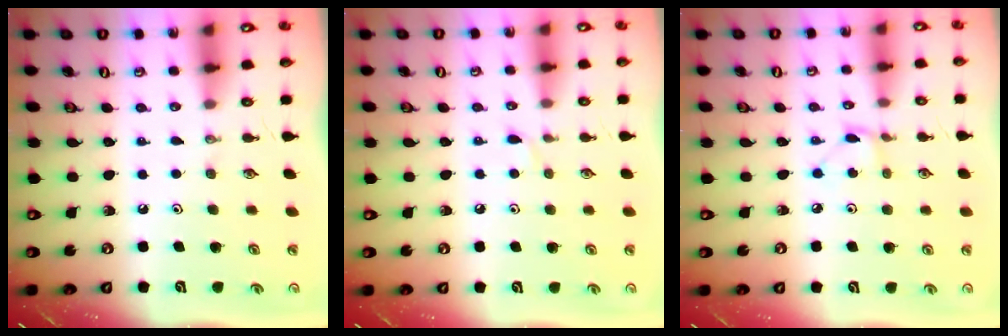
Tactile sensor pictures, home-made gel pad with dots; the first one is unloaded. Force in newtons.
{"total": 2.9, "press": 2.8, "slide": 0.5}
{"total": 2.5, "press": 2.5, "slide": 0.3}